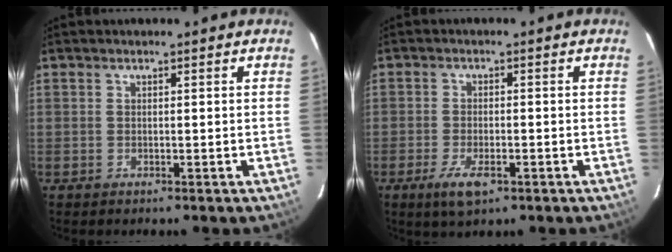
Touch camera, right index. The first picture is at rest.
{"total": 5.5, "force": [-2.9, 2.1, 4.1], "torque": [-0.095, -0.011, -0.050]}